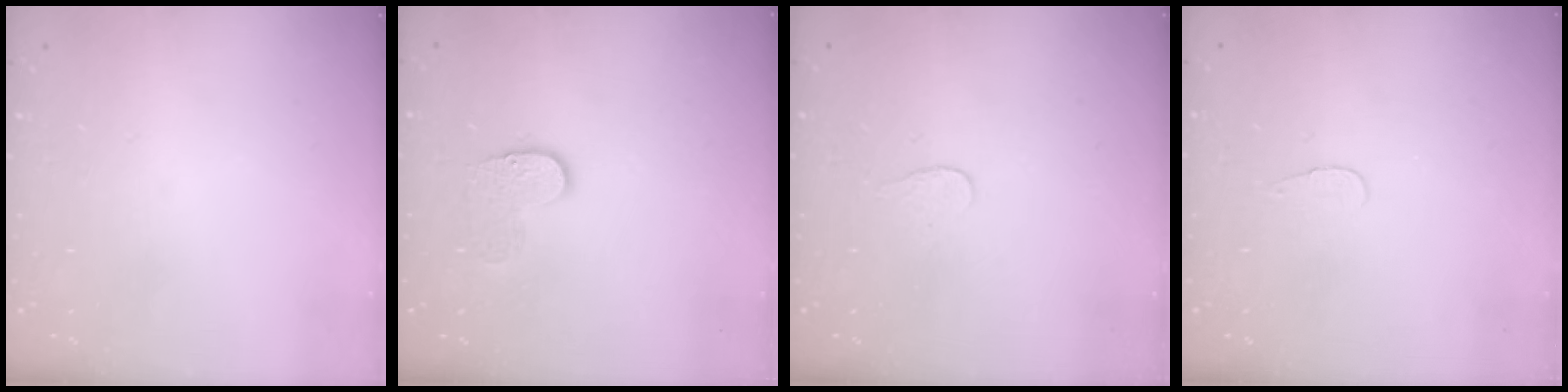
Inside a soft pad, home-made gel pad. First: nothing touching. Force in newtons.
{"total": 6.4, "press": 6.4, "slide": 0.4}
{"total": 2.7, "press": 2.7, "slide": 0.3}
{"total": 3.4, "press": 3.4, "slide": 0.4}